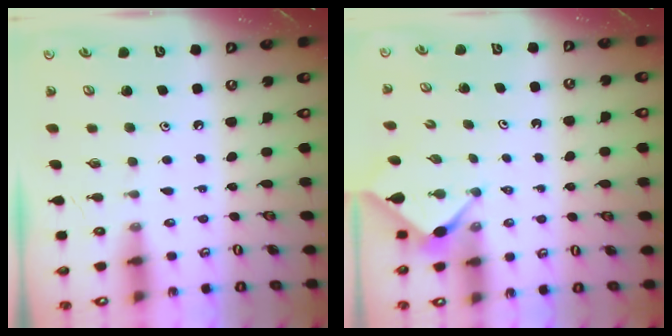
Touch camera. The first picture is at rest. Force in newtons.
{"total": 2.9, "press": 2.9, "slide": 0.2}